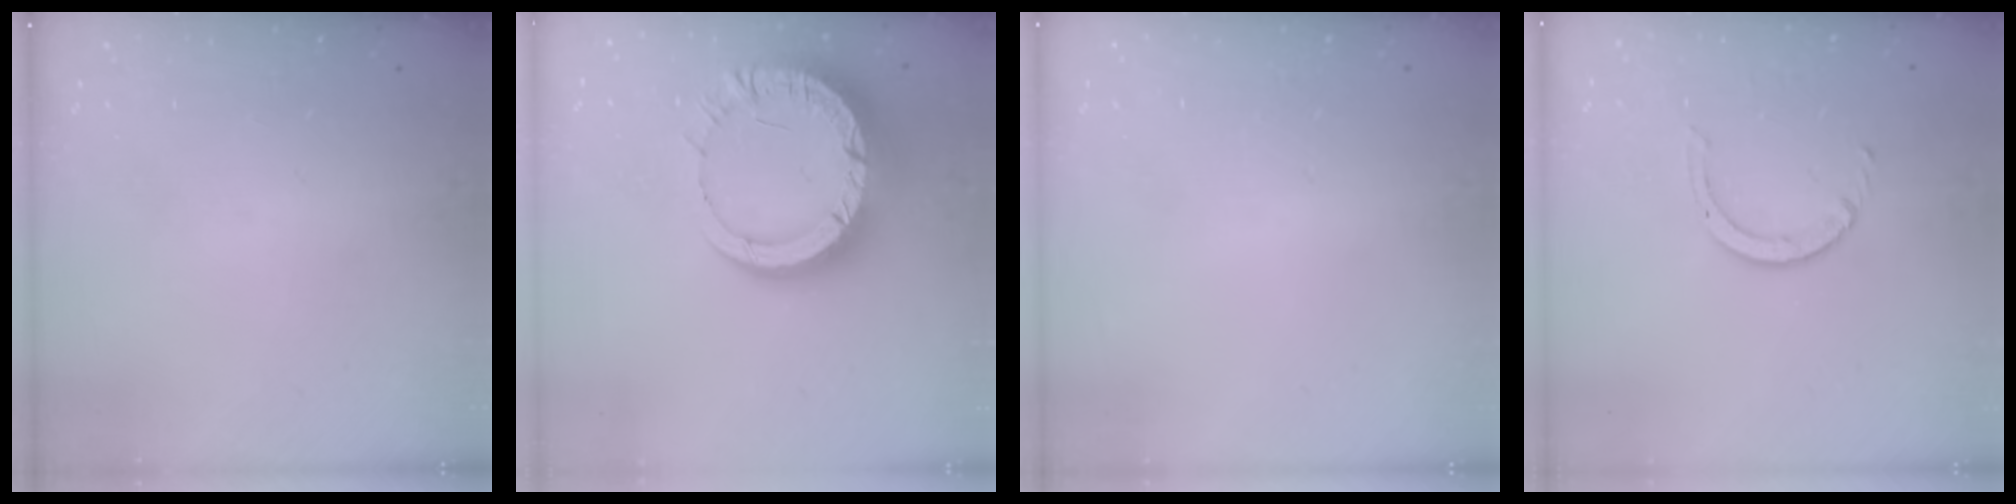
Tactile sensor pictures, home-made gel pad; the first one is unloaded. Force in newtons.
{"total": 16.8, "press": 16.7, "slide": 1.7}
{"total": 2.6, "press": 2.6, "slide": 0.2}
{"total": 2.5, "press": 2.4, "slide": 0.3}